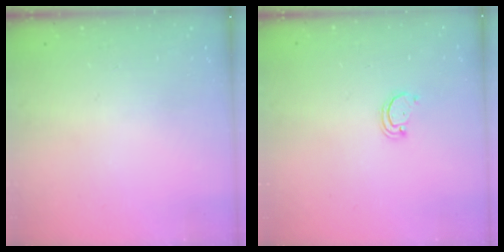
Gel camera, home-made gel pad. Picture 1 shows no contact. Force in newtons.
{"total": 1.6, "press": 1.6, "slide": 0.1}